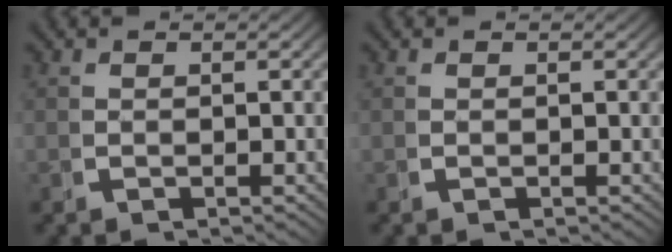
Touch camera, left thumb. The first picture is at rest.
{"total": 0.0}